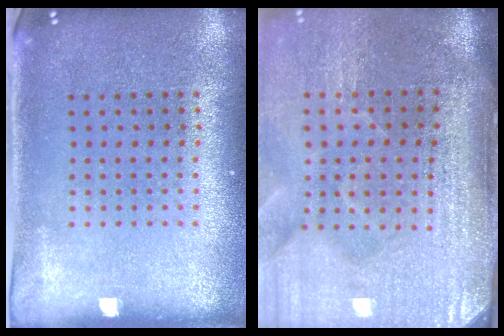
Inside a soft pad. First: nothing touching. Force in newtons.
{"total": 4.9, "press": 4.1, "slide": 2.7}